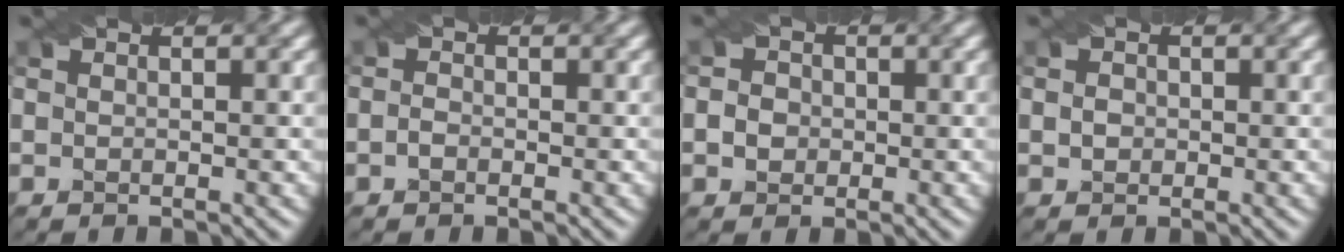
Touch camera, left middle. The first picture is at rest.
{"total": 0.8, "force": [-0.7, 0.2, 0.3], "torque": [-0.010, 0.002, -0.014]}
{"total": 2.0, "force": [-0.4, 1.7, 0.8], "torque": [-0.004, 0.008, -0.013]}
{"total": 1.2, "force": [-0.2, 1.0, 0.6], "torque": [-0.008, 0.009, -0.005]}